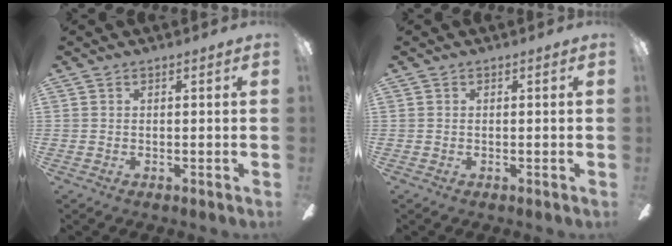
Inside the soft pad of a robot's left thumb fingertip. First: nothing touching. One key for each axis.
{"total": 0.0}